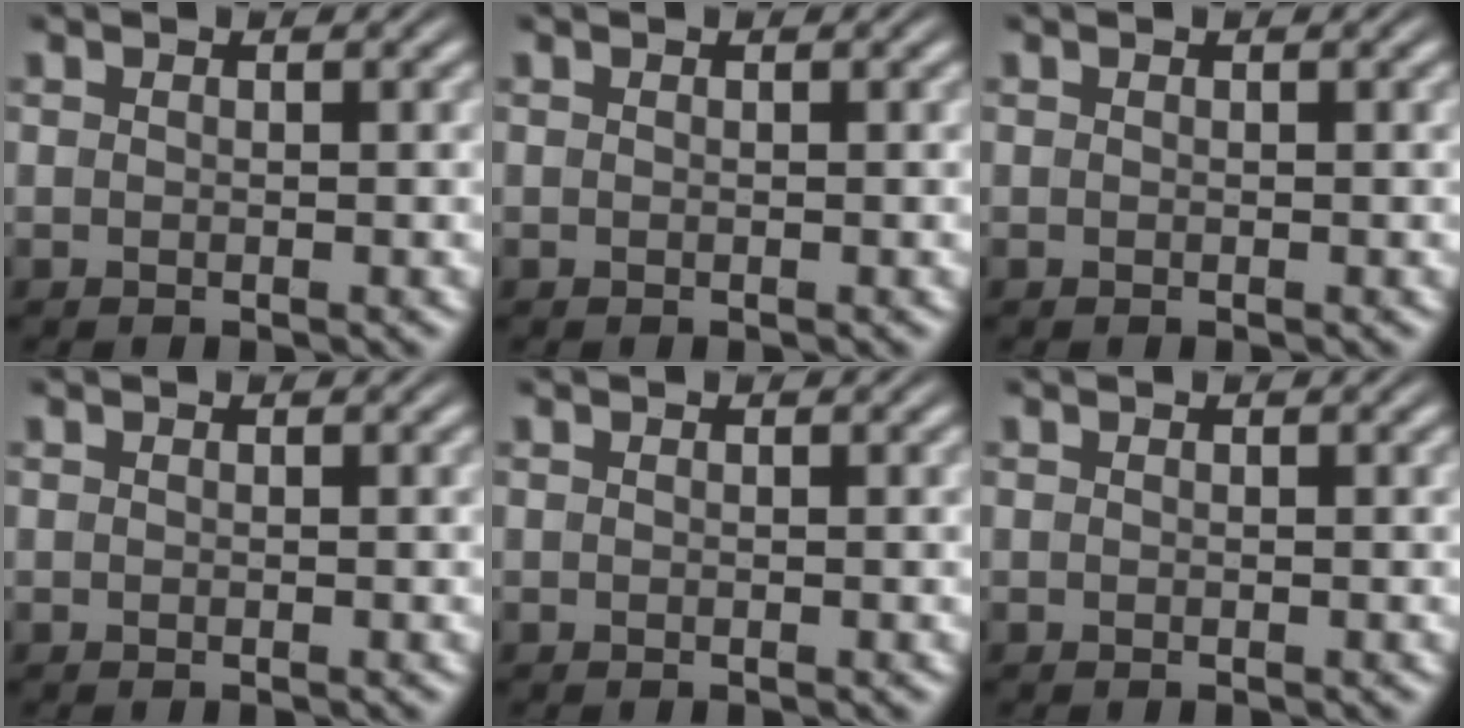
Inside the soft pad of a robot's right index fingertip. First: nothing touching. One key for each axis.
{"total": 0.0}
{"total": 0.0}
{"total": 0.0}
{"total": 0.0}
{"total": 0.0}